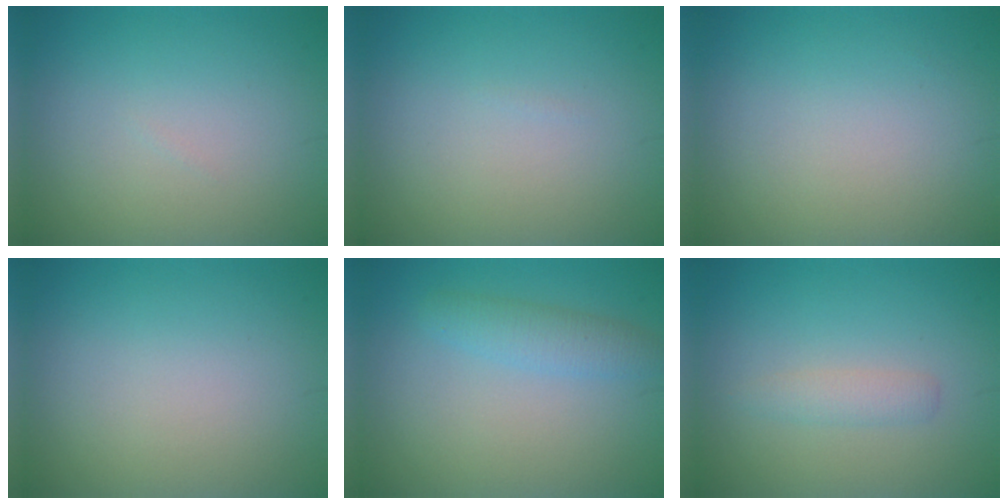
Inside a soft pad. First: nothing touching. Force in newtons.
{"total": 0.0}
{"total": 0.0}
{"total": 0.0}
{"total": 2.4, "press": 2.4, "slide": 0.1}
{"total": 1.5, "press": 1.5, "slide": 0.0}